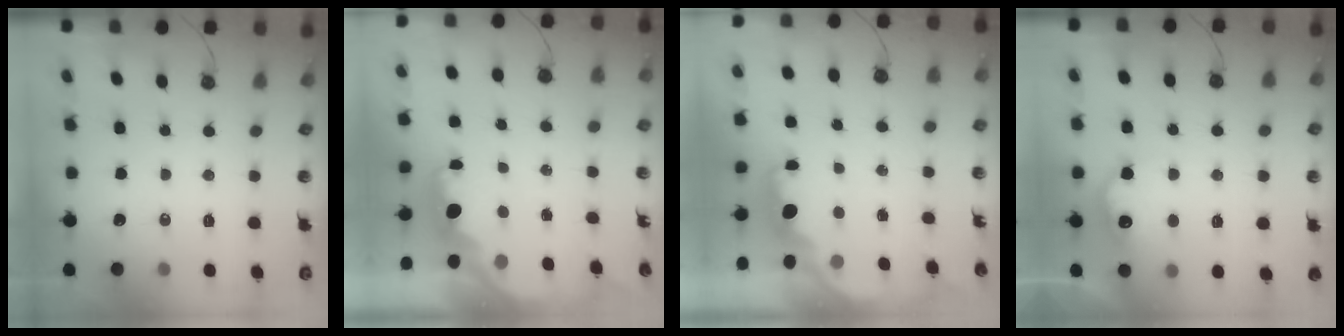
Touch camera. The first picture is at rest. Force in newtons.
{"total": 2.2, "press": 2.2, "slide": 0.4}
{"total": 2.0, "press": 1.8, "slide": 0.8}
{"total": 11.7, "press": 11.7, "slide": 0.4}